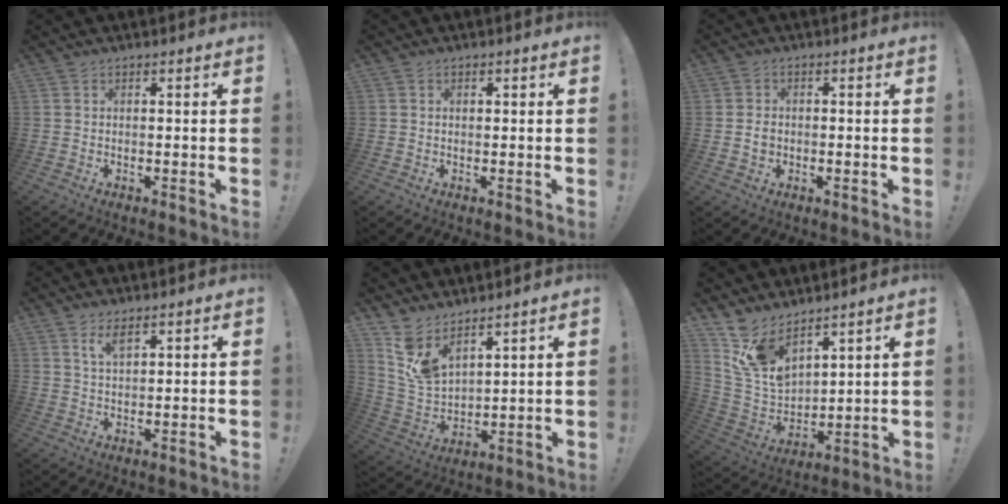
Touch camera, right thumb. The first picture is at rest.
{"total": 0.7, "force": [0.3, 0.5, 0.4], "torque": [-0.003, -0.001, 0.005]}
{"total": 2.1, "force": [-0.4, 1.9, 0.8], "torque": [-0.003, 0.002, -0.009]}
{"total": 4.1, "force": [2.6, 1.4, 2.9], "torque": [-0.046, -0.011, 0.044]}
{"total": 9.6, "force": [8.3, 3.8, 2.9], "torque": [-0.085, -0.062, 0.164]}
{"total": 12.6, "force": [9.8, 6.2, 4.9], "torque": [-0.118, -0.068, 0.194]}